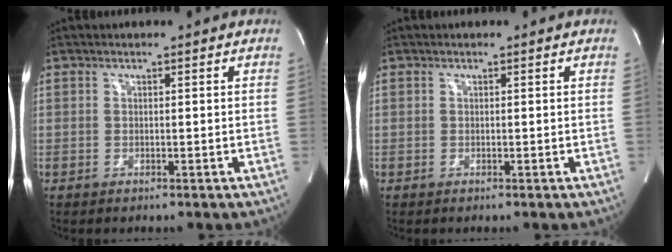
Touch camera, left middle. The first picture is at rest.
{"total": 0.0}